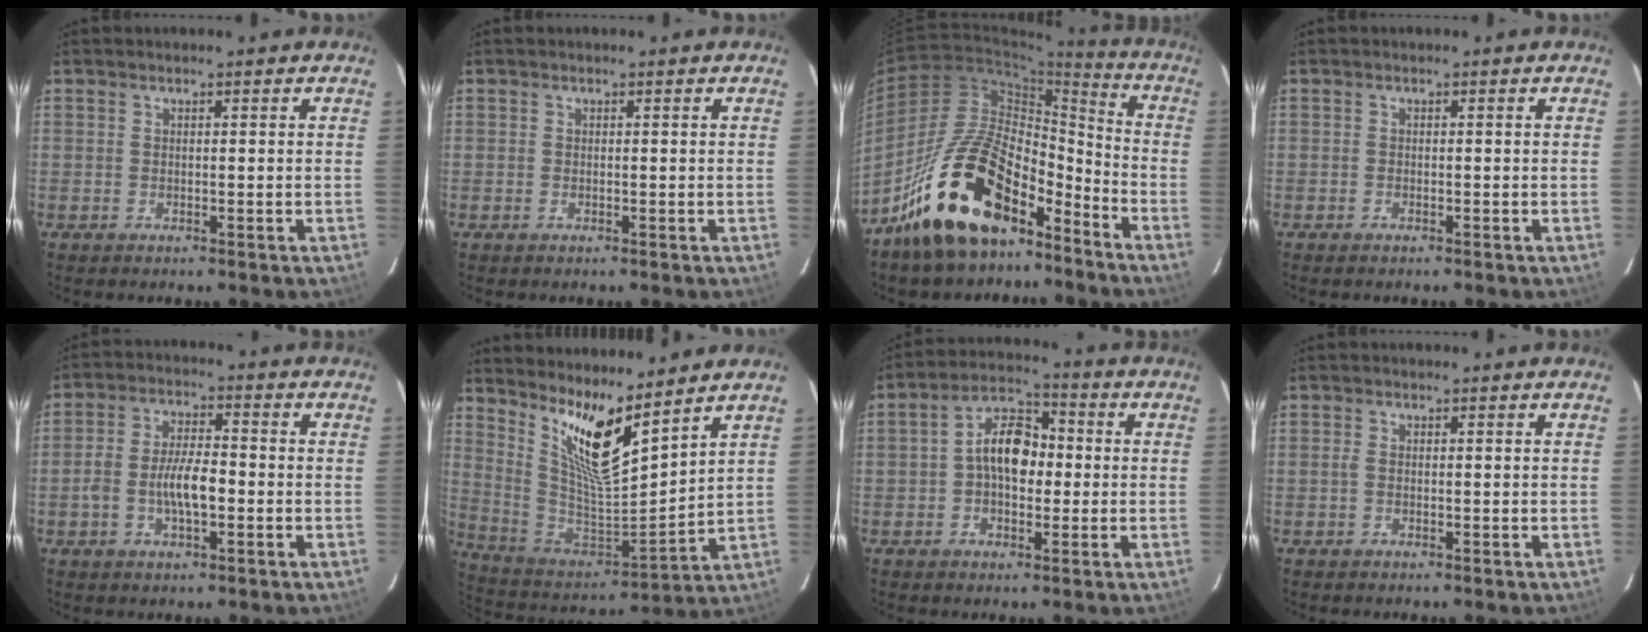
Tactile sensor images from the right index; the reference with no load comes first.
{"total": 0.0}
{"total": 20.4, "force": [-14.7, 8.9, 11.0], "torque": [-0.200, 0.025, -0.245]}
{"total": 1.2, "force": [-0.7, -0.3, -0.9], "torque": [0.013, -0.002, -0.015]}
{"total": 7.2, "force": [-1.9, 2.8, 6.3], "torque": [-0.128, 0.009, -0.034]}
{"total": 14.1, "force": [10.5, 1.5, 9.3], "torque": [-0.167, -0.022, 0.200]}
{"total": 7.4, "force": [-0.6, 4.8, 5.6], "torque": [-0.101, 0.029, -0.012]}
{"total": 0.7, "force": [-0.1, 0.1, 0.6], "torque": [-0.014, 0.001, -0.004]}